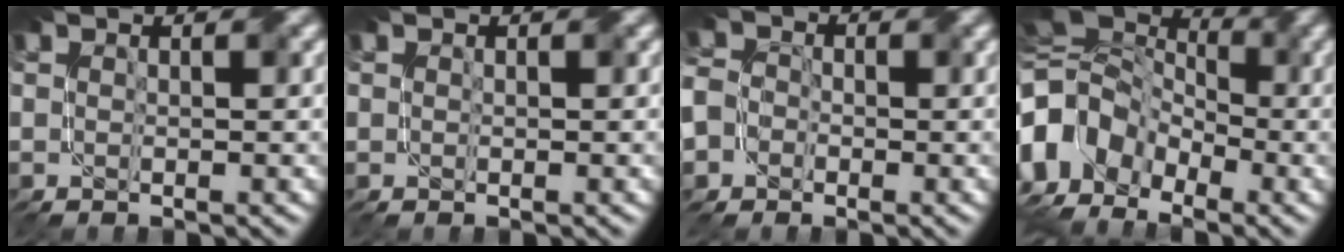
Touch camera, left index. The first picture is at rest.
{"total": 0.8, "force": [0.1, 0.6, 0.5], "torque": [-0.010, -0.001, 0.002]}
{"total": 4.5, "force": [-1.7, 3.9, 1.3], "torque": [-0.035, 0.010, -0.044]}
{"total": 12.5, "force": [-4.4, 9.7, 6.5], "torque": [-0.140, 0.005, -0.077]}